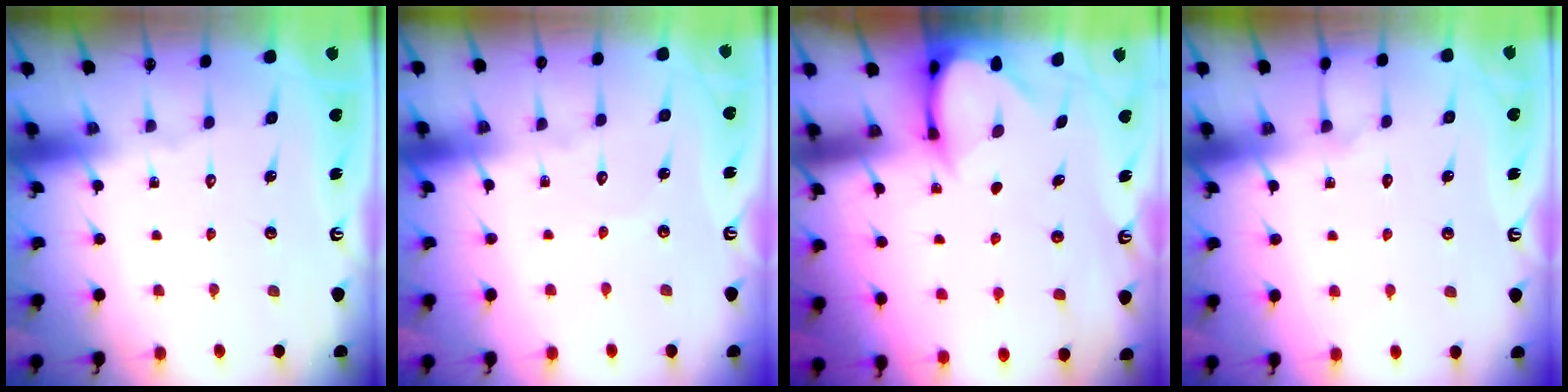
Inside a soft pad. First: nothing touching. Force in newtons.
{"total": 3.0, "press": 3.0, "slide": 0.3}
{"total": 3.3, "press": 3.3, "slide": 0.3}
{"total": 4.0, "press": 4.0, "slide": 0.5}